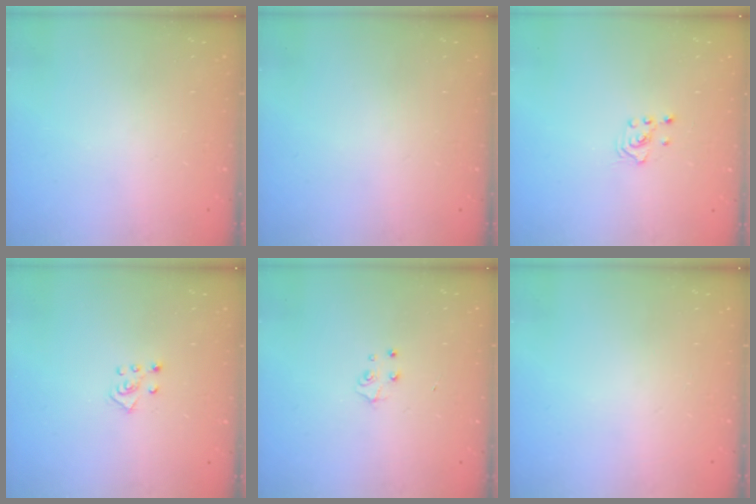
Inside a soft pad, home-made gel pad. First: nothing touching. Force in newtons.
{"total": 0.0}
{"total": 2.0, "press": 2.0, "slide": 0.3}
{"total": 5.0, "press": 4.9, "slide": 0.4}
{"total": 4.0, "press": 4.0, "slide": 0.5}
{"total": 0.0}